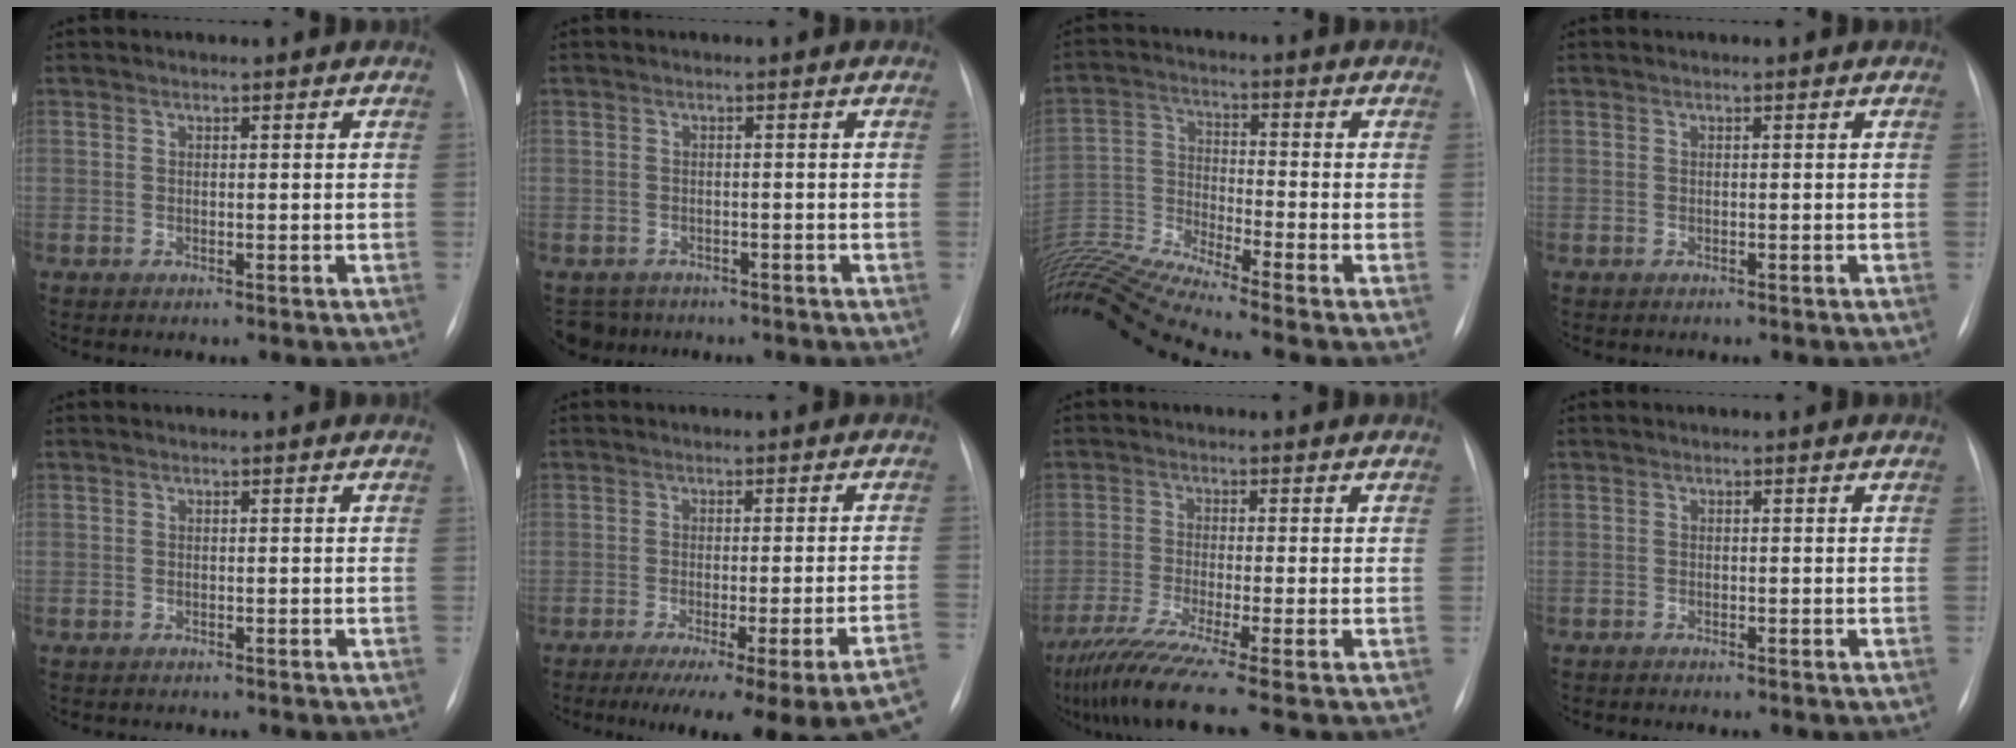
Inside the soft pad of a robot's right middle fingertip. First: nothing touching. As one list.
[{"total": 3.8, "force": [-3.1, 2.1, -0.4], "torque": [0.009, -0.001, -0.051]}, {"total": 14.7, "force": [-13.1, -2.3, 6.2], "torque": [-0.130, 0.002, -0.241]}, {"total": 0.0}, {"total": 1.0, "force": [-0.9, 0.4, 0.1], "torque": [-0.006, -0.001, -0.013]}, {"total": 19.2, "force": [-15.2, -0.7, 11.6], "torque": [-0.078, -0.030, -0.195]}, {"total": 10.0, "force": [-7.5, -1.7, 6.4], "torque": [-0.110, -0.038, -0.125]}, {"total": 1.0, "force": [-1.0, 0.2, 0.3], "torque": [-0.006, -0.001, -0.015]}]